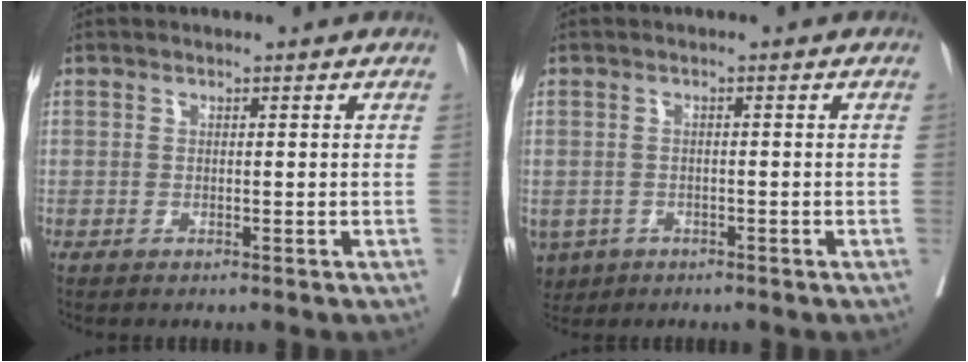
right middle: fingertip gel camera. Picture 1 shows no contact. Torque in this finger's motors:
{"motor_torque": [1.12, -1.02, 1.05, 0.21]}